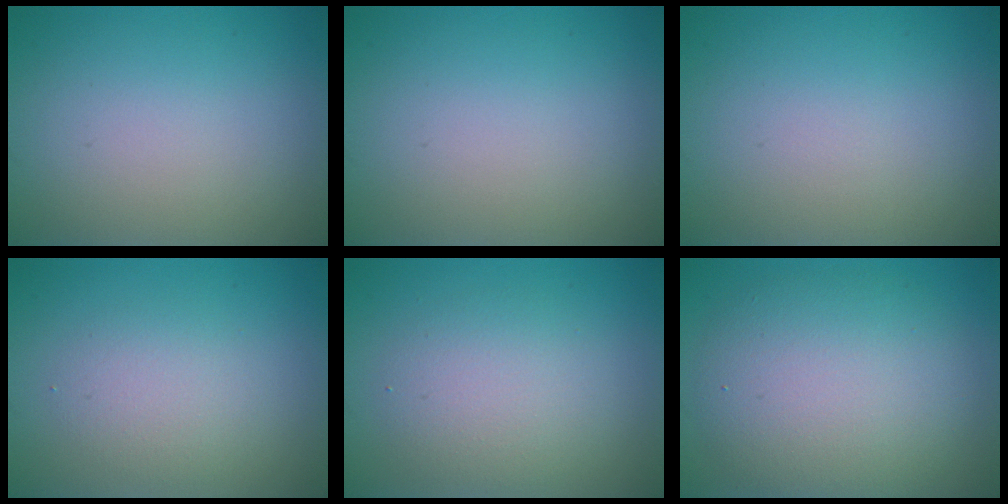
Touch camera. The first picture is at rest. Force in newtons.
{"total": 0.0}
{"total": 0.0}
{"total": 2.5, "press": 2.5, "slide": 0.2}
{"total": 3.5, "press": 3.5, "slide": 0.2}
{"total": 7.5, "press": 7.5, "slide": 0.6}